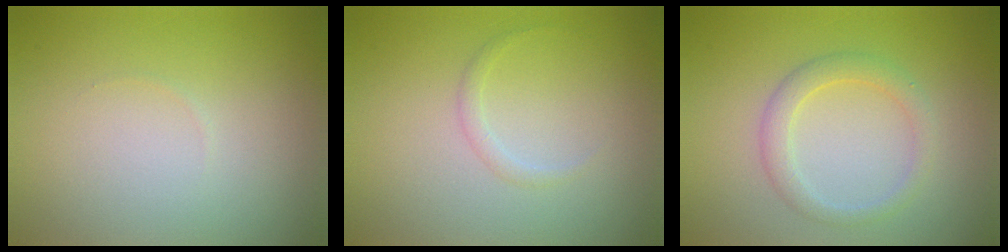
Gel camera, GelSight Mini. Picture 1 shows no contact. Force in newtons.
{"total": 0.8, "press": 0.8, "slide": 0.1}
{"total": 2.2, "press": 2.2, "slide": 0.1}